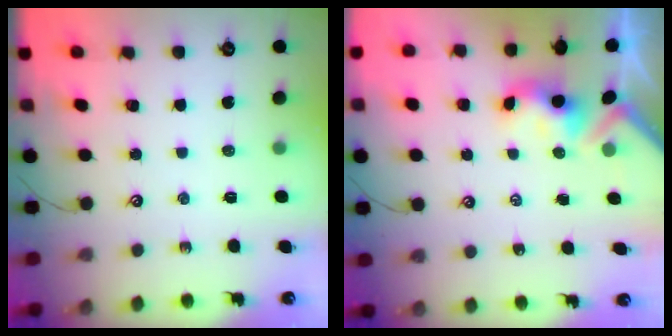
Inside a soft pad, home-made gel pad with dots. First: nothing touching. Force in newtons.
{"total": 3.3, "press": 3.3, "slide": 0.4}